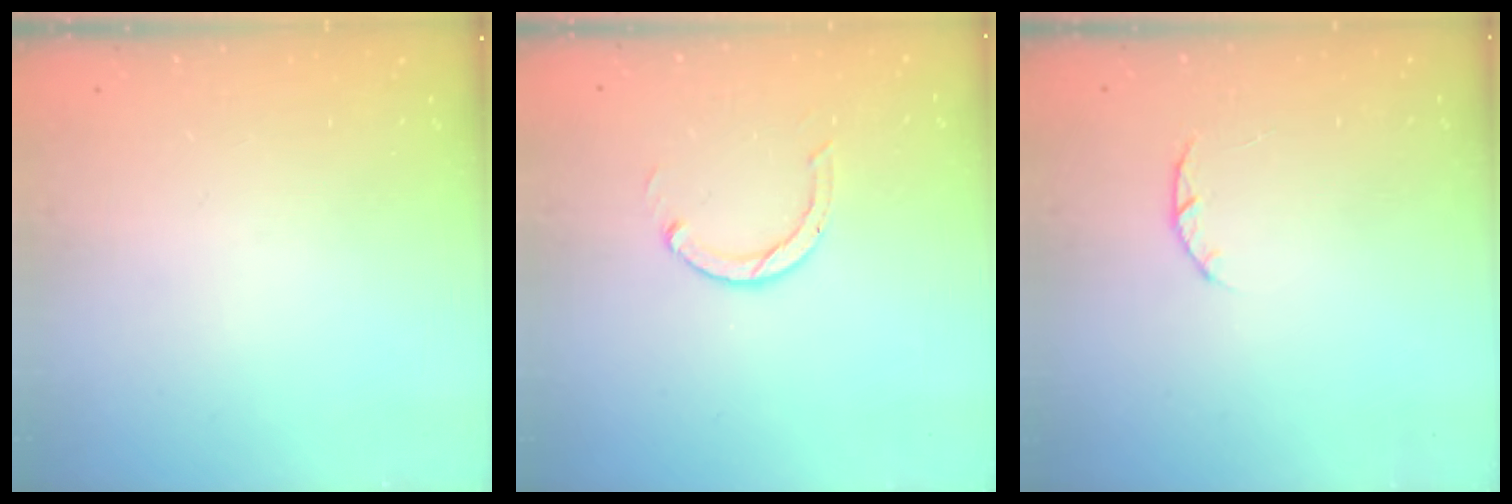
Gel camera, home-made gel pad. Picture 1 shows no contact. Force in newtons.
{"total": 3.0, "press": 3.0, "slide": 0.3}
{"total": 3.0, "press": 3.0, "slide": 0.4}